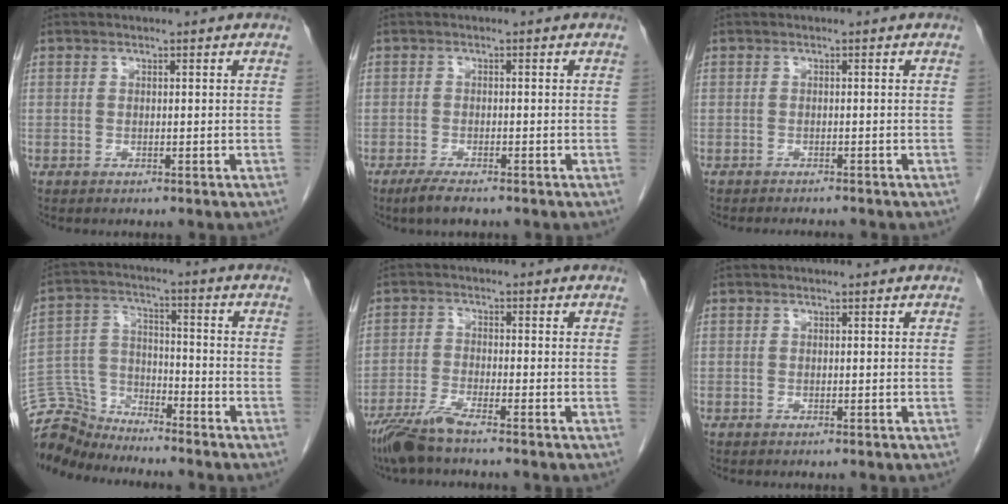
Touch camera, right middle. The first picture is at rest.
{"total": 3.2, "force": [-2.3, 0.5, 2.0], "torque": [-0.044, -0.008, -0.041]}
{"total": 2.9, "force": [-2.8, 0.1, 0.8], "torque": [-0.009, -0.007, -0.036]}
{"total": 9.2, "force": [-9.0, 1.8, 0.3], "torque": [-0.017, 0.012, -0.177]}
{"total": 5.3, "force": [-4.2, -0.2, 3.2], "torque": [-0.072, -0.020, -0.088]}
{"total": 0.0}